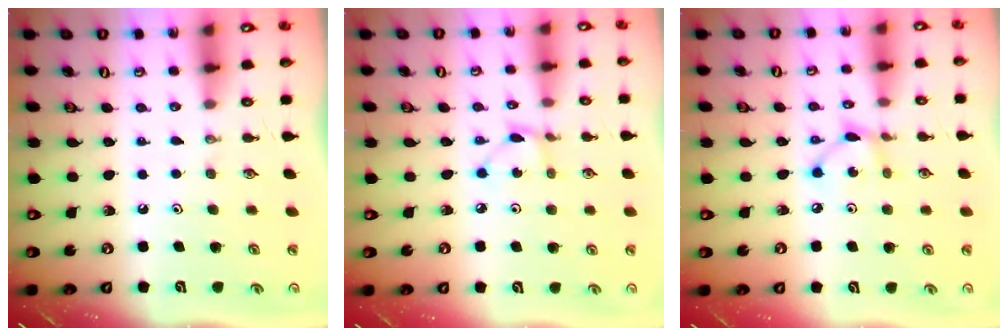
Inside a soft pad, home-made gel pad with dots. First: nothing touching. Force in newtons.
{"total": 2.4, "press": 2.4, "slide": 0.3}
{"total": 5.1, "press": 5.1, "slide": 0.1}